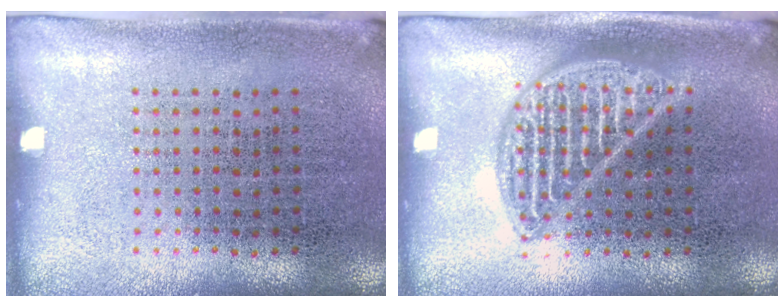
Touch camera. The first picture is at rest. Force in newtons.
{"total": 2.2, "press": 2.2, "slide": 0.2}